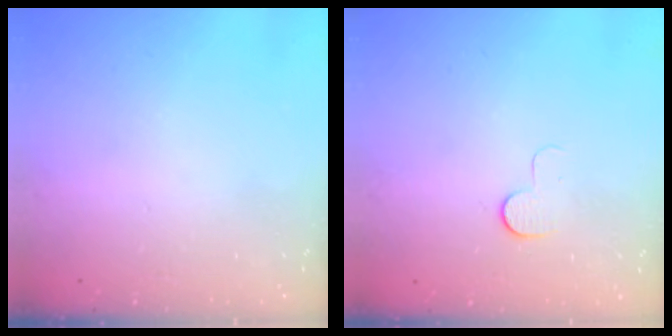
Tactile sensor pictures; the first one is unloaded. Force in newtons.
{"total": 5.3, "press": 5.3, "slide": 0.5}